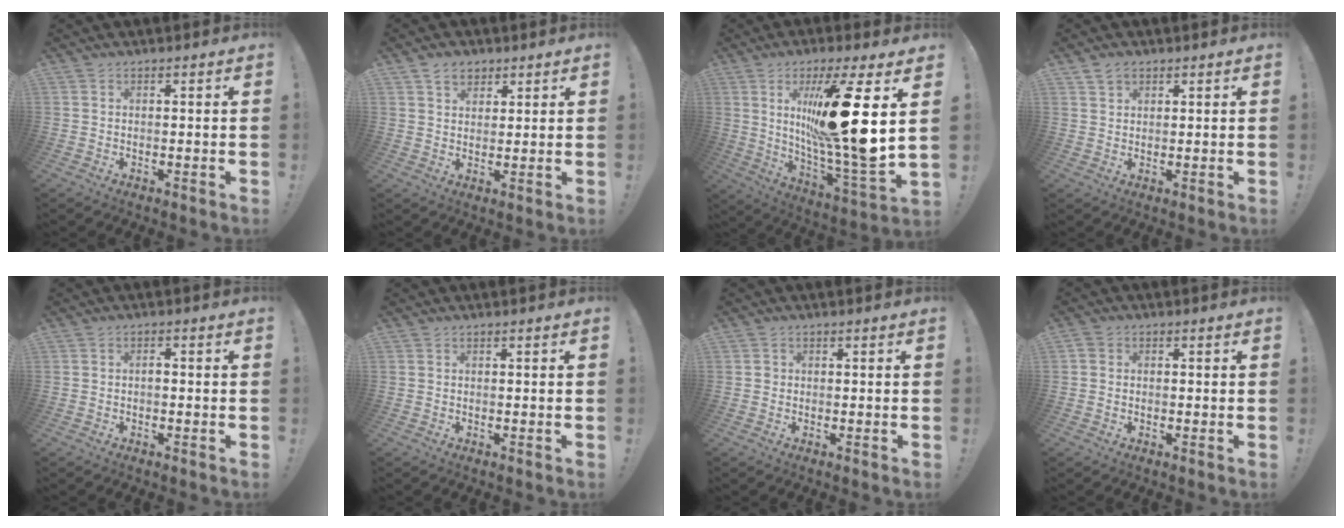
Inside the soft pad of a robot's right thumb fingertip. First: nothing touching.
{"total": 5.2, "force": [3.3, 3.5, 1.9], "torque": [-0.020, -0.011, 0.059]}
{"total": 22.9, "force": [6.2, 3.5, 21.8], "torque": [-0.341, -0.052, 0.090]}
{"total": 2.7, "force": [1.9, 1.7, 0.8], "torque": [-0.012, -0.006, 0.034]}
{"total": 1.0, "force": [-0.4, 0.3, 0.8], "torque": [-0.017, 0.000, -0.007]}
{"total": 0.0}
{"total": 1.0, "force": [0.0, 1.0, 0.2], "torque": [-0.001, 0.002, -0.001]}
{"total": 1.8, "force": [-0.4, 1.5, 0.8], "torque": [-0.013, 0.008, -0.007]}